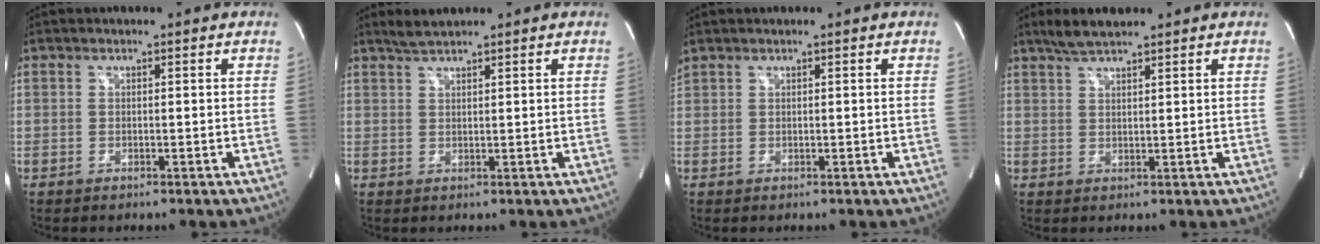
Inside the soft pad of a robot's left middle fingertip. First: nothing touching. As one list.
[{"total": 2.5, "force": [2.3, -0.1, 0.9], "torque": [-0.025, 0.007, 0.046]}, {"total": 1.2, "force": [1.1, 0.2, 0.5], "torque": [-0.029, 0.023, 0.030]}, {"total": 4.4, "force": [3.7, 0.6, 2.3], "torque": [-0.055, 0.011, 0.072]}]